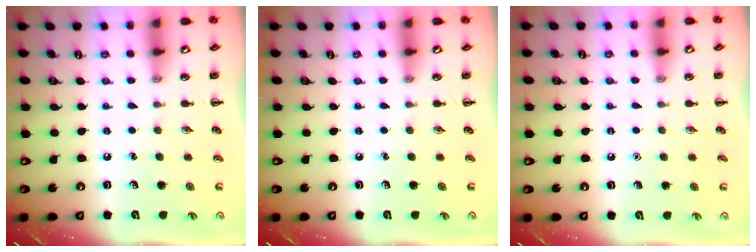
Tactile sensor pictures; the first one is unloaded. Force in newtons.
{"total": 0.0}
{"total": 1.6, "press": 1.6, "slide": 0.1}